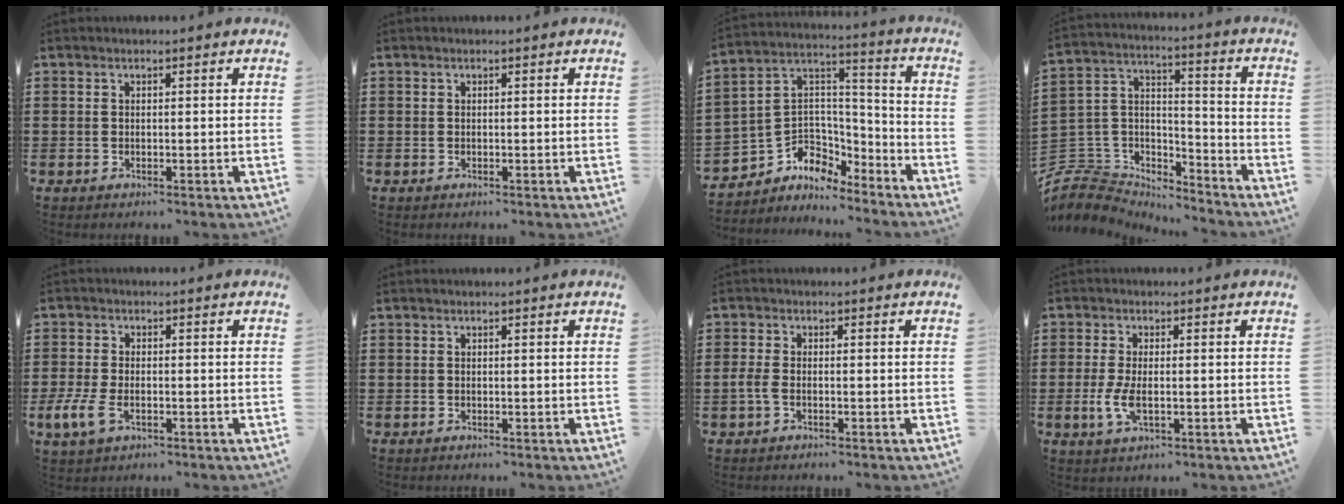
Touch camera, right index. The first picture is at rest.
{"total": 0.0}
{"total": 5.7, "force": [-3.0, 4.8, 0.7], "torque": [-0.043, -0.011, -0.060]}
{"total": 7.5, "force": [-6.4, 3.8, 1.0], "torque": [-0.050, -0.001, -0.127]}
{"total": 4.5, "force": [-1.6, 2.4, 3.5], "torque": [-0.094, -0.011, -0.036]}
{"total": 0.0}
{"total": 1.9, "force": [-1.0, 0.6, 1.6], "torque": [-0.045, -0.007, -0.022]}
{"total": 4.0, "force": [-0.6, 1.6, 3.6], "torque": [-0.089, -0.009, -0.017]}